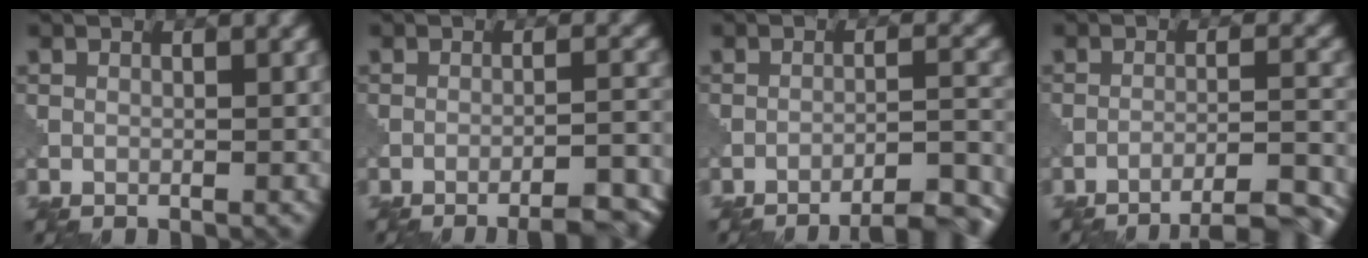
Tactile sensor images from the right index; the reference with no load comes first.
{"total": 7.8, "force": [-6.3, 2.2, 4.1], "torque": [-0.028, 0.013, -0.057]}
{"total": 11.0, "force": [-9.9, 2.6, 4.0], "torque": [-0.021, 0.023, -0.107]}
{"total": 11.5, "force": [-10.3, 2.5, 4.3], "torque": [-0.036, 0.018, -0.118]}